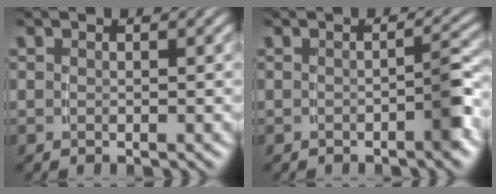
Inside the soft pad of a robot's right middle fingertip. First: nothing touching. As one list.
[{"total": 2.1, "force": [-1.1, 0.1, 1.8], "torque": [-0.021, 0.005, -0.021]}]